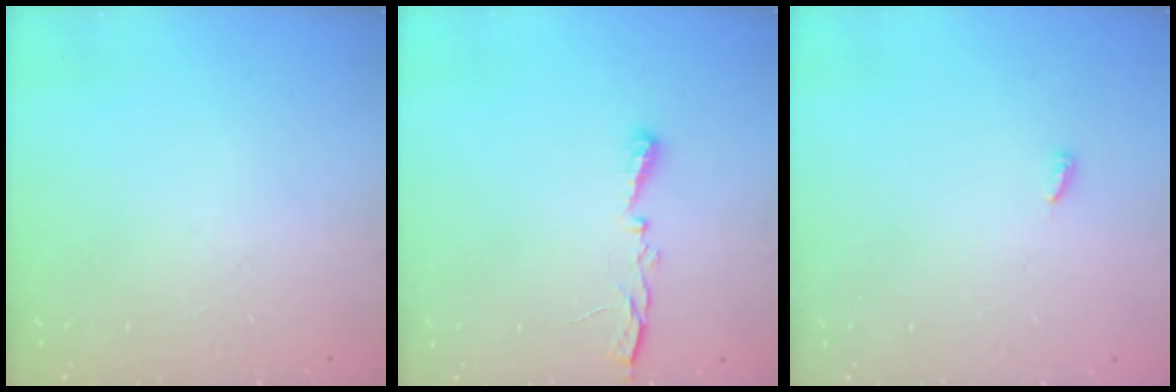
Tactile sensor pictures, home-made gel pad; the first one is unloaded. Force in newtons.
{"total": 5.2, "press": 5.1, "slide": 0.8}
{"total": 3.9, "press": 3.9, "slide": 0.3}